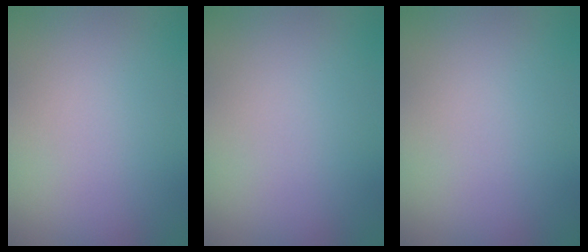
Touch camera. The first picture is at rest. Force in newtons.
{"total": 0.0}
{"total": 0.0}